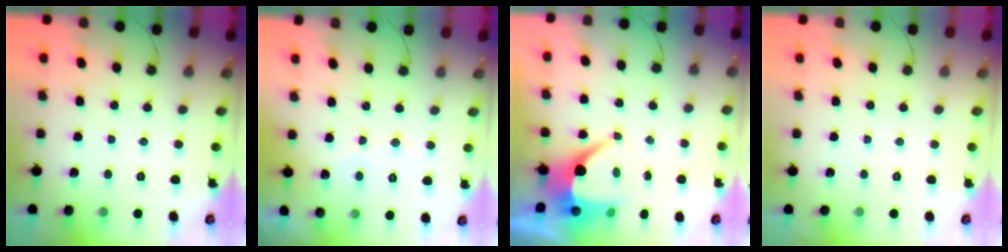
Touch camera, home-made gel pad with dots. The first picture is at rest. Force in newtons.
{"total": 3.3, "press": 3.3, "slide": 0.2}
{"total": 8.0, "press": 8.0, "slide": 0.6}
{"total": 0.0}